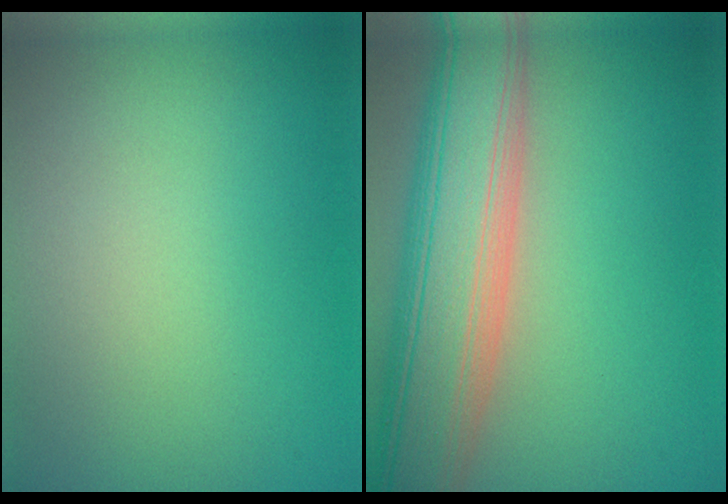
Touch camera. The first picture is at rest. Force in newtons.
{"total": 10.9, "press": 10.9, "slide": 0.9}